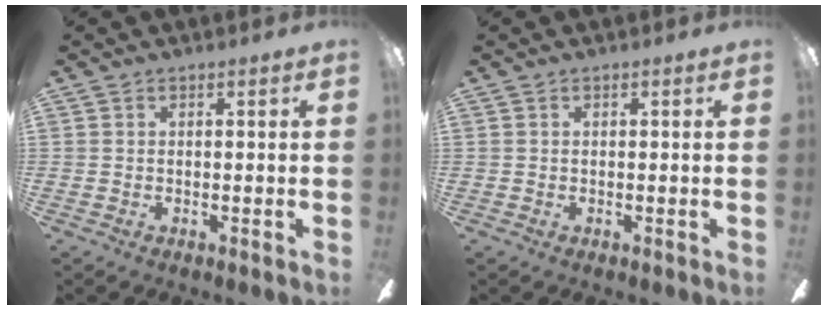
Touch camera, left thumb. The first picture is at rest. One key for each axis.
{"total": 0.0}